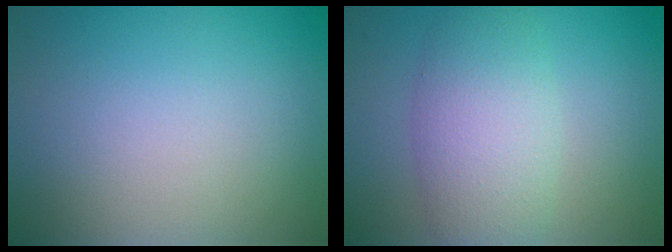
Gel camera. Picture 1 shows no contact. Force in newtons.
{"total": 5.4, "press": 5.4, "slide": 0.3}